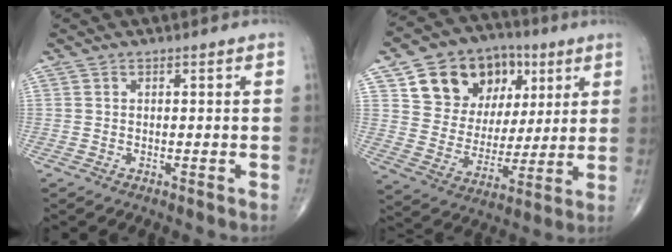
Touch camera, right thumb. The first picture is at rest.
{"total": 18.9, "force": [7.9, 14.0, 9.8], "torque": [-0.119, -0.005, 0.141]}